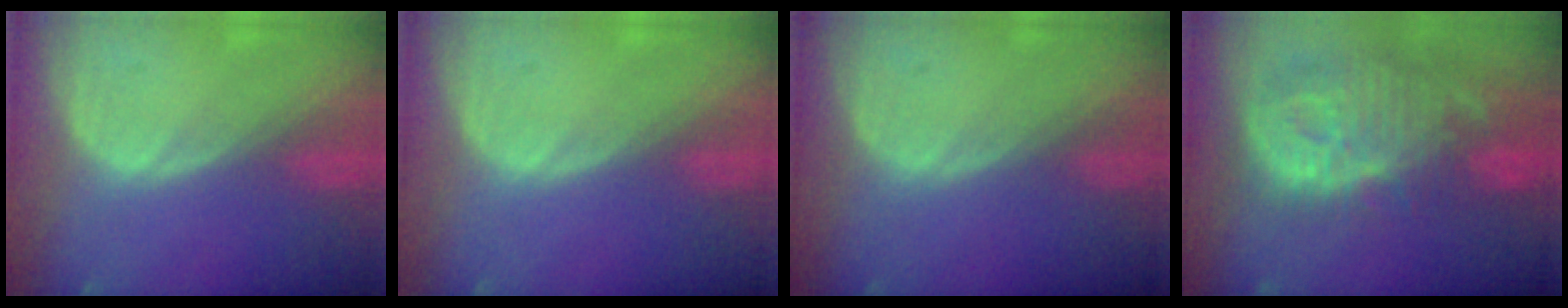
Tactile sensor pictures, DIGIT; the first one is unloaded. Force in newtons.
{"total": 0.0}
{"total": 0.0}
{"total": 13.6, "press": 11.8, "slide": 6.6}